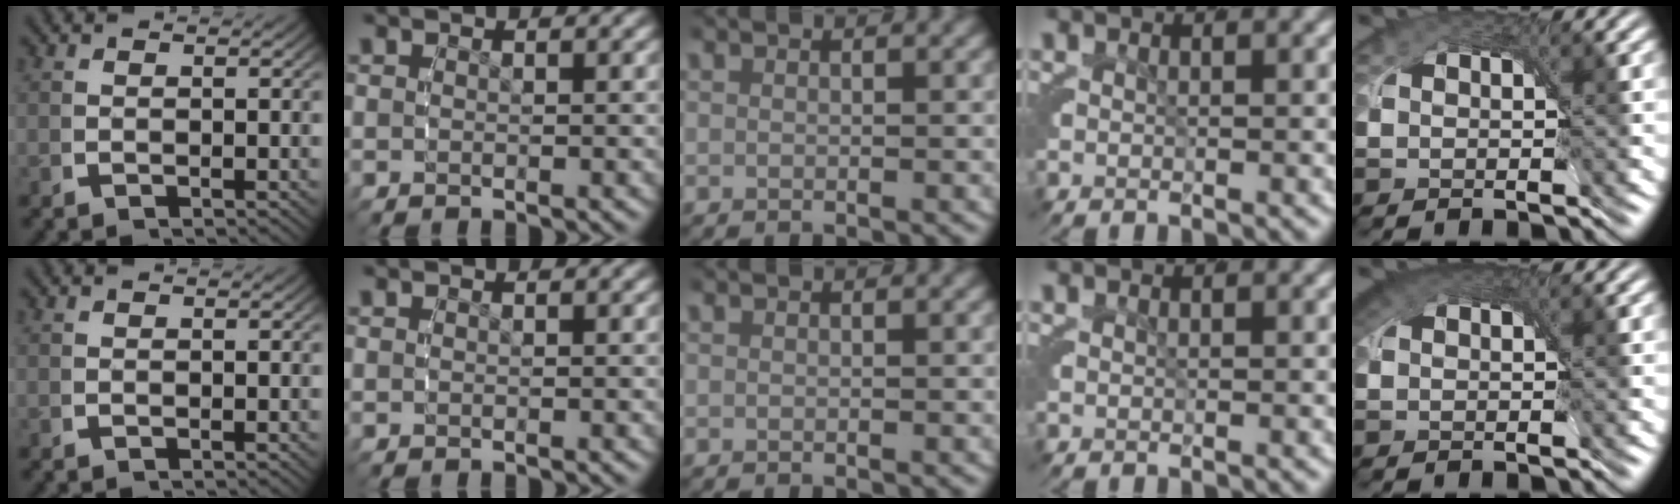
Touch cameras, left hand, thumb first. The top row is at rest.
{"little": {"total": 4.1, "force": [2.1, 2.3, 2.6], "torque": [-0.052, 0.006, 0.026]}}